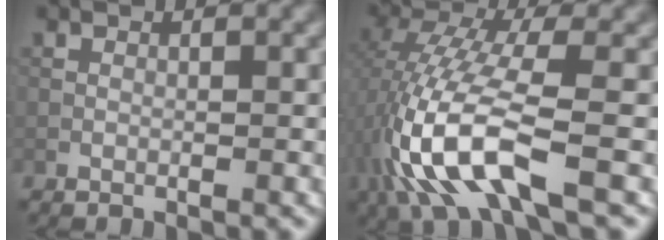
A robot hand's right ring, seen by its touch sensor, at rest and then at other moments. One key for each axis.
{"total": 9.5, "fx": -3.5, "fy": 2.8, "fz": 8.4, "tx": -0.195, "ty": 0.001, "tz": -0.071}